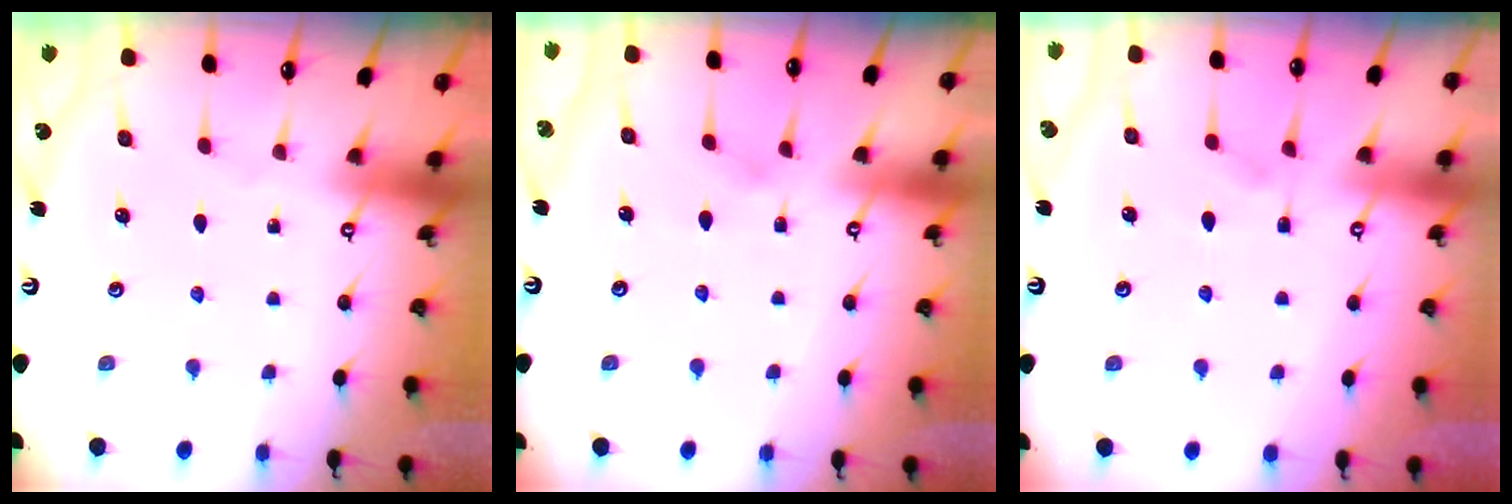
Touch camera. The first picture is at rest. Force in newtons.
{"total": 4.5, "press": 4.5, "slide": 0.5}
{"total": 1.4, "press": 0.4, "slide": 1.4}